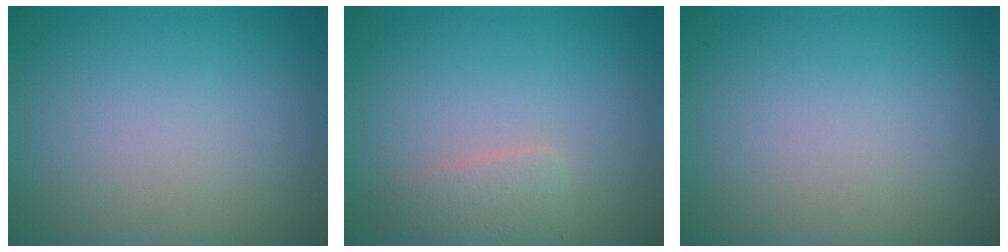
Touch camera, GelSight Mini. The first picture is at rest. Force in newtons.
{"total": 1.8, "press": 1.8, "slide": 0.0}
{"total": 0.0}